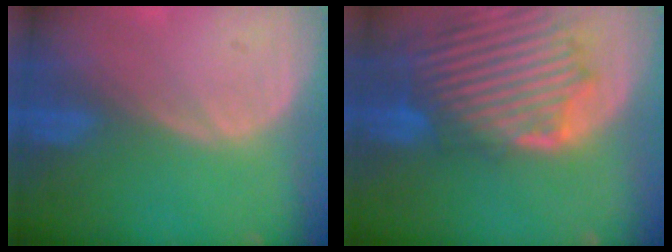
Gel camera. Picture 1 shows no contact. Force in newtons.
{"total": 13.5, "press": 11.7, "slide": 6.8}